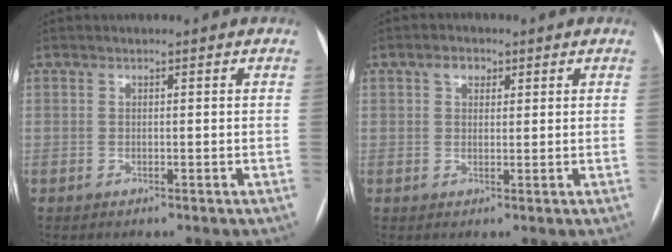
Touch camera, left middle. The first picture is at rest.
{"total": 2.4, "force": [1.2, 1.7, 1.2], "torque": [-0.023, 0.011, 0.021]}